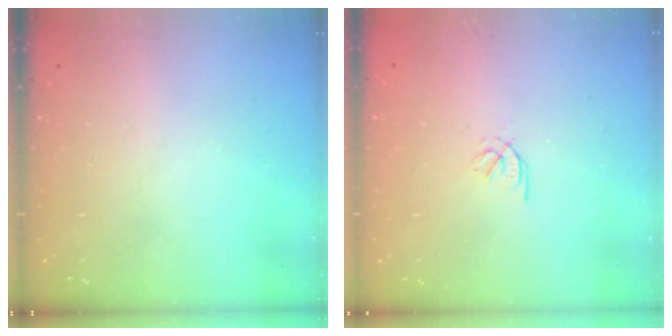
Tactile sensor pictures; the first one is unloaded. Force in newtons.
{"total": 1.5, "press": 1.4, "slide": 0.5}